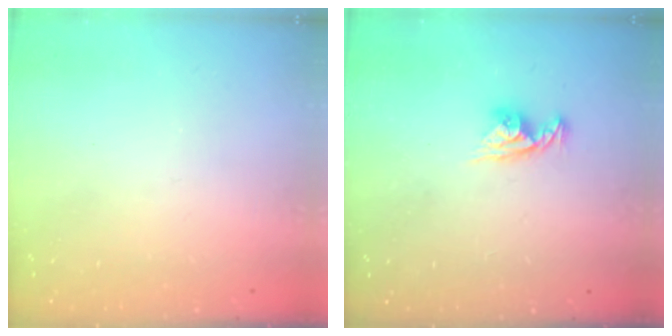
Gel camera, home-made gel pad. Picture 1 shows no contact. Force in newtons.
{"total": 7.6, "press": 7.6, "slide": 0.6}